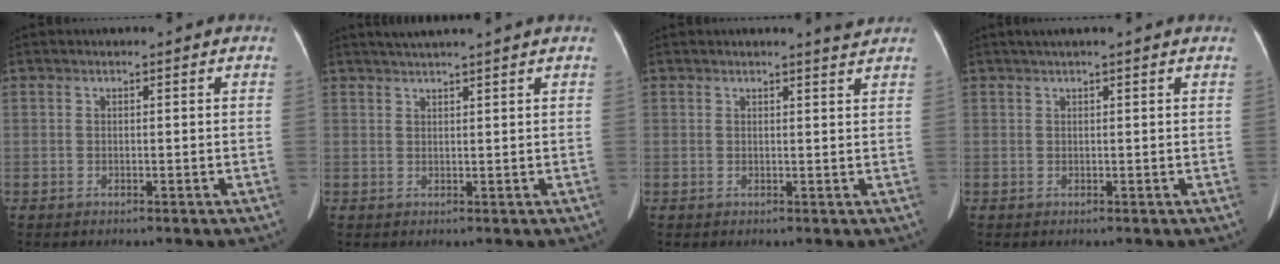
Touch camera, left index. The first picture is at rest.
{"total": 5.1, "force": [4.4, -0.9, 2.5], "torque": [-0.036, 0.026, 0.067]}
{"total": 1.7, "force": [1.6, -0.6, 0.2], "torque": [-0.011, -0.015, 0.017]}
{"total": 3.7, "force": [3.0, -0.4, 2.1], "torque": [-0.028, 0.033, 0.044]}